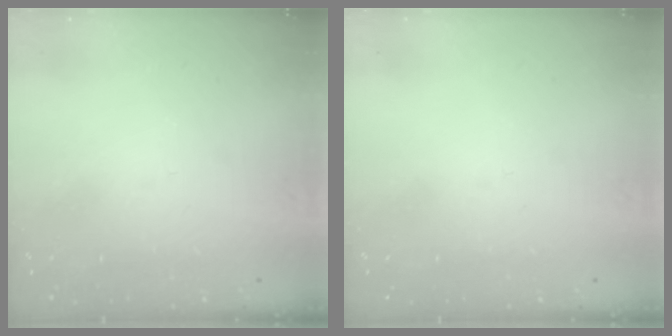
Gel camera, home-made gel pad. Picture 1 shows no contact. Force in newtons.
{"total": 0.0}